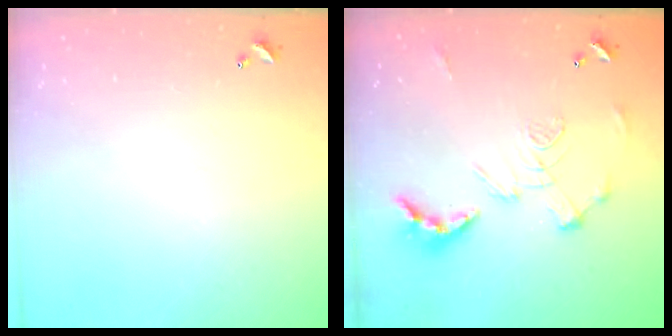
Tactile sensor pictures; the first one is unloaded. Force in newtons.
{"total": 2.9, "press": 2.3, "slide": 1.7}